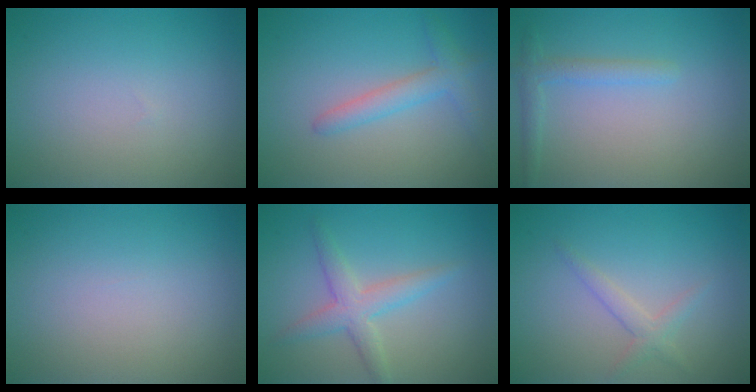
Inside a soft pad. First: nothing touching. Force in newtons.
{"total": 2.4, "press": 2.4, "slide": 0.1}
{"total": 1.7, "press": 1.7, "slide": 0.1}
{"total": 0.0}
{"total": 2.9, "press": 2.9, "slide": 0.1}
{"total": 1.6, "press": 1.6, "slide": 0.1}